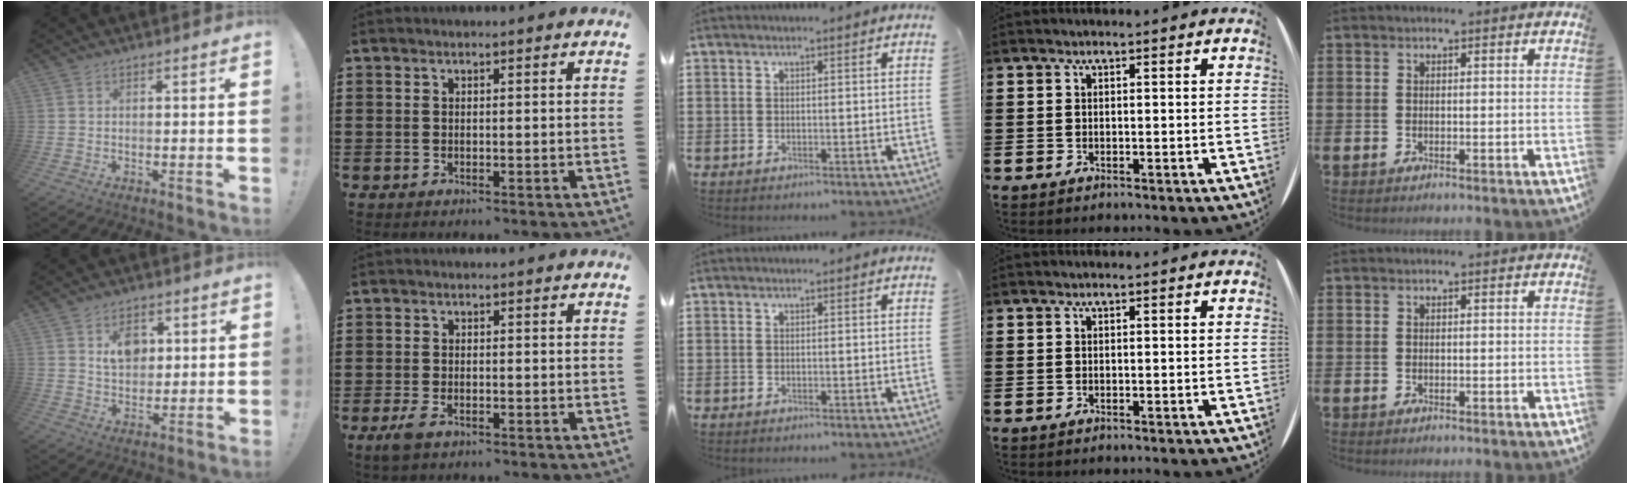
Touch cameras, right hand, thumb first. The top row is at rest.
{"thumb": {"total": 7.5, "force": [2.8, 5.8, 3.9], "torque": [-0.047, -0.008, 0.047]}, "index": {"total": 2.0, "force": [-1.3, 0.7, 1.4], "torque": [-0.041, -0.006, -0.030]}}